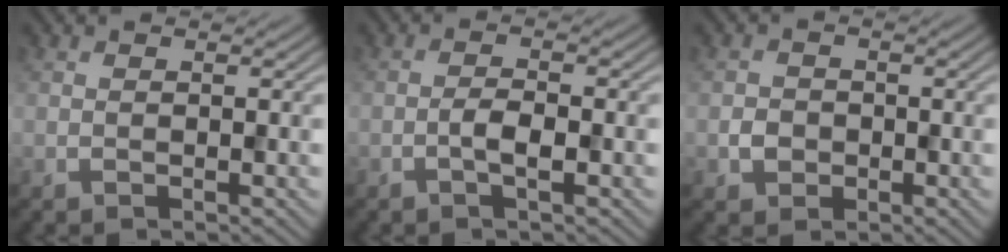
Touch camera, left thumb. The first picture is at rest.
{"total": 2.3, "force": [-1.0, 0.7, 1.9], "torque": [-0.037, 0.005, -0.022]}
{"total": 2.1, "force": [-0.6, 1.9, 0.7], "torque": [-0.008, -0.003, -0.016]}